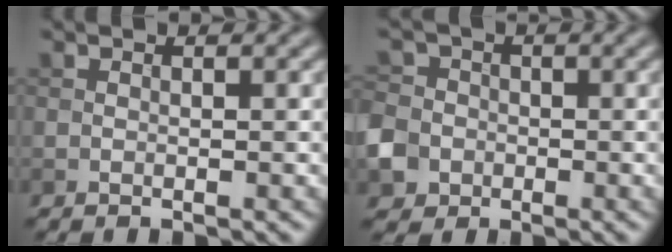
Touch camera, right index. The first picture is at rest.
{"total": 5.3, "force": [-2.0, 4.6, 1.8], "torque": [-0.031, -0.009, -0.054]}